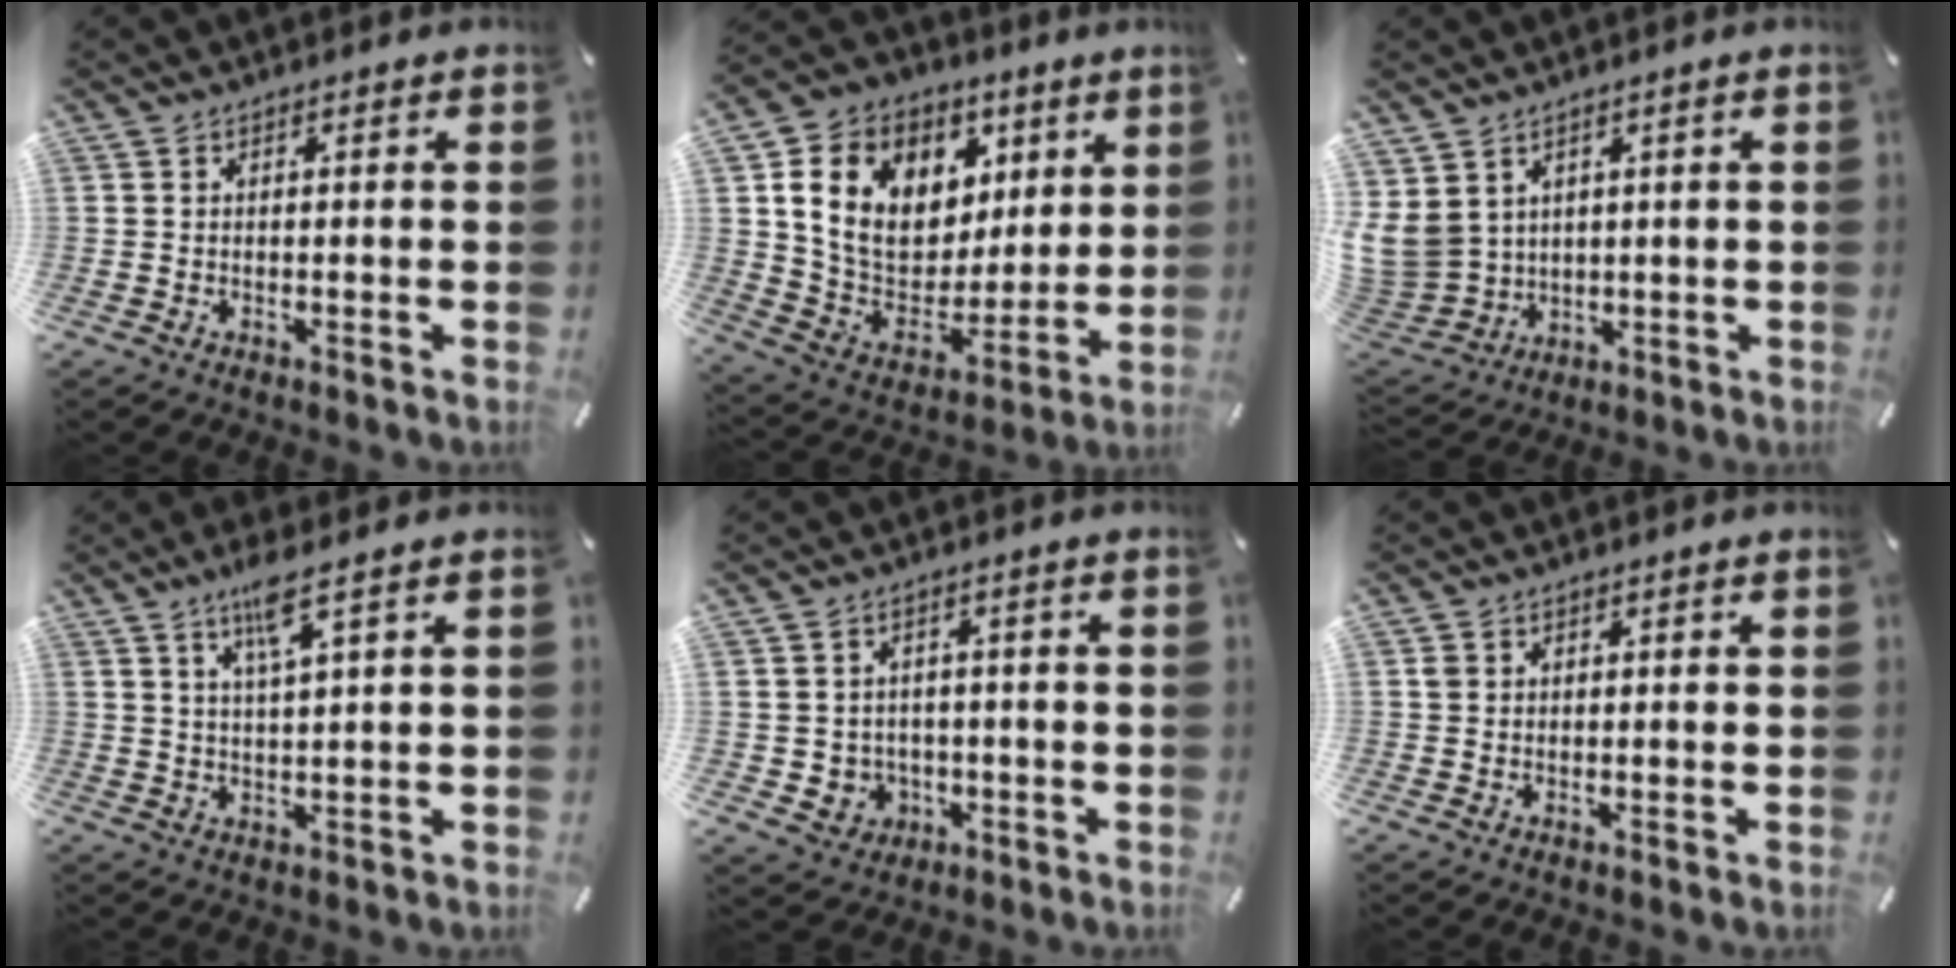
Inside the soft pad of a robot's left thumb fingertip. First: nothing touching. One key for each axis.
{"total": 16.6, "fx": 6.6, "fy": 13.2, "fz": 7.7, "tx": -0.127, "ty": -0.026, "tz": 0.130}
{"total": 9.0, "fx": 3.6, "fy": 8.0, "fz": 2.2, "tx": -0.093, "ty": -0.028, "tz": 0.073}
{"total": 6.4, "fx": 3.9, "fy": 0.6, "fz": 5.0, "tx": -0.100, "ty": 0.000, "tz": 0.064}
{"total": 5.2, "fx": -0.3, "fy": 5.2, "fz": 0.8, "tx": -0.014, "ty": -0.003, "tz": -0.006}
{"total": 1.2, "fx": 0.4, "fy": 1.1, "fz": 0.3, "tx": 0.002, "ty": 0.002, "tz": 0.005}